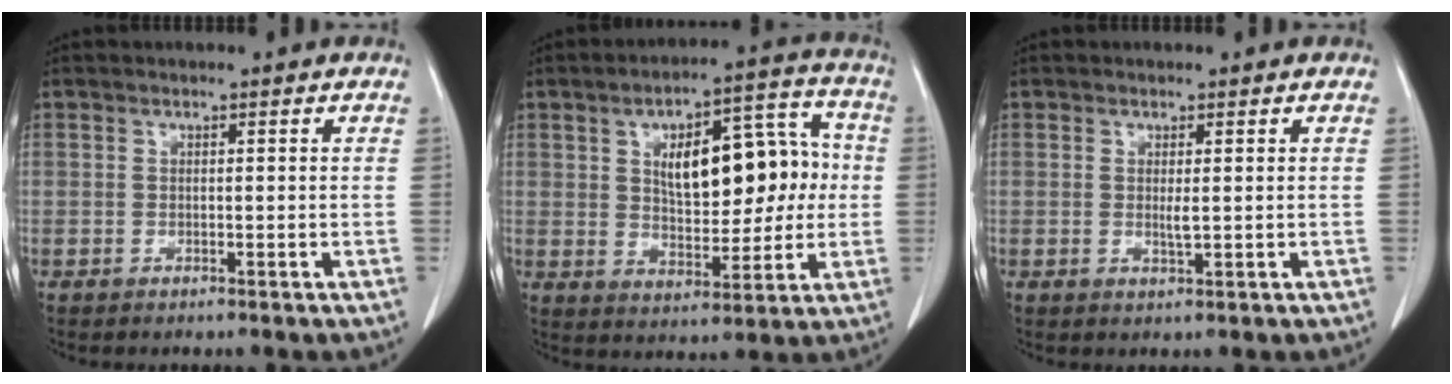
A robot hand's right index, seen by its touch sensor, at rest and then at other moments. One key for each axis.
{"total": 15.0, "fx": 2.0, "fy": 6.7, "fz": 13.3, "tx": -0.192, "ty": 0.035, "tz": 0.039}
{"total": 1.5, "fx": 0.2, "fy": 0.2, "fz": 1.5, "tx": -0.031, "ty": -0.004, "tz": 0.006}